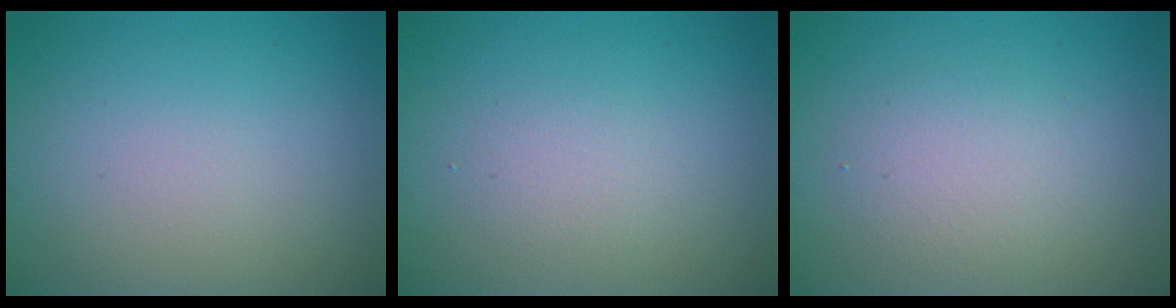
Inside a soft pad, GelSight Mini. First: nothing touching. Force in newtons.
{"total": 1.4, "press": 1.4, "slide": 0.1}
{"total": 2.6, "press": 2.6, "slide": 0.2}